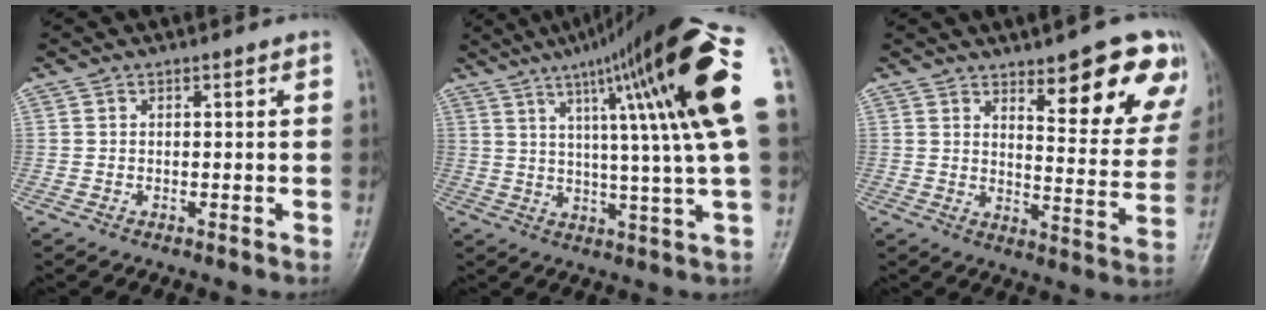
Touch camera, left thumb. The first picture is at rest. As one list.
[{"total": 23.9, "force": [8.7, 1.3, 22.2], "torque": [-0.320, 0.001, 0.123]}, {"total": 15.1, "force": [8.7, 4.9, 11.3], "torque": [-0.089, -0.050, 0.115]}]